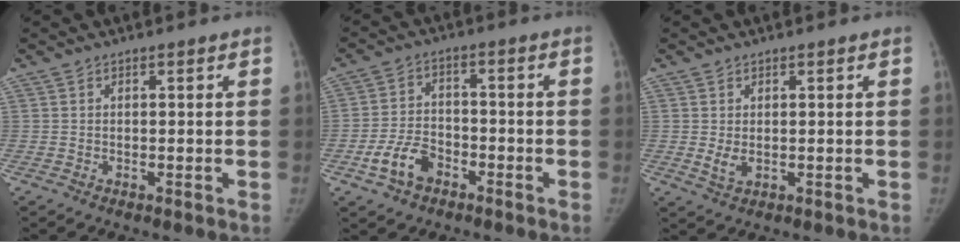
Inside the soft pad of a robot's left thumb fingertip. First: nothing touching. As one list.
[{"total": 7.6, "force": [-4.0, 4.9, 4.1], "torque": [-0.073, 0.027, -0.073]}, {"total": 2.4, "force": [0.1, 1.5, 1.9], "torque": [-0.038, -0.009, 0.006]}]